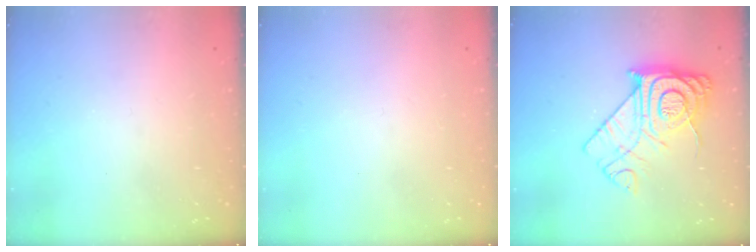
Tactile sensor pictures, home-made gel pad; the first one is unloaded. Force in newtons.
{"total": 1.6, "press": 1.6, "slide": 0.1}
{"total": 16.4, "press": 16.3, "slide": 1.7}